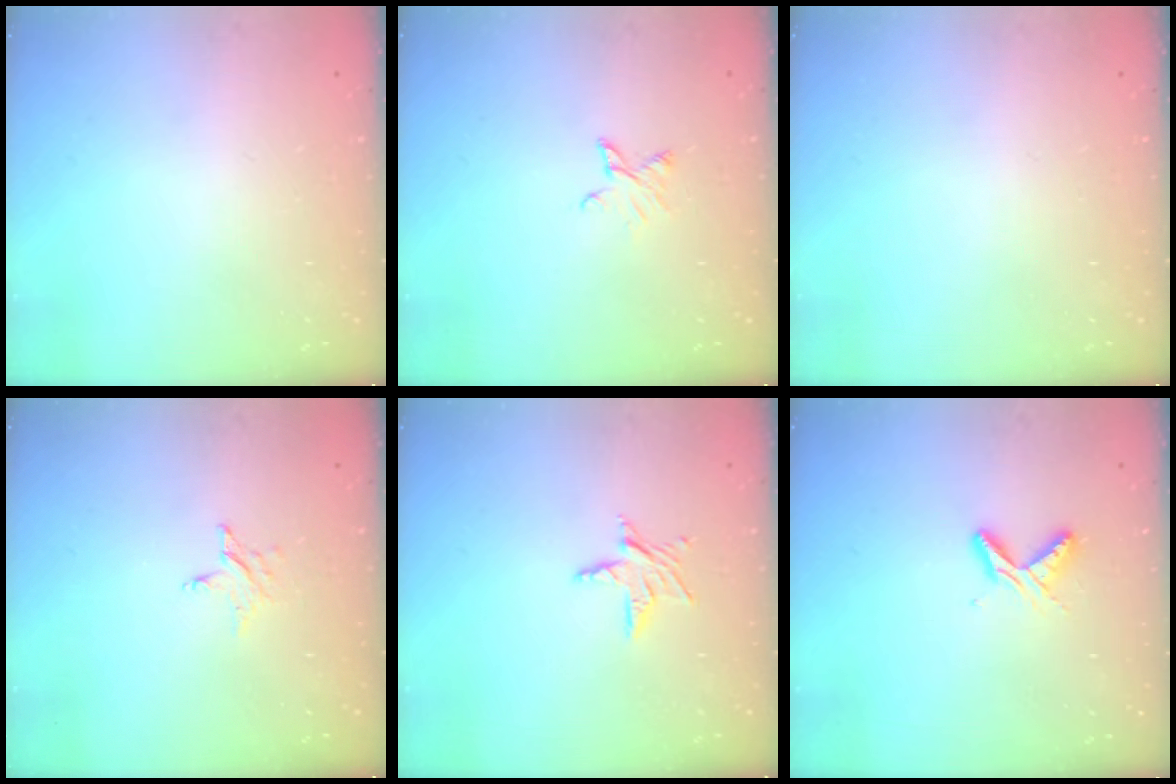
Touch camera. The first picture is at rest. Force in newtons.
{"total": 3.7, "press": 3.7, "slide": 0.4}
{"total": 0.0}
{"total": 3.0, "press": 3.0, "slide": 0.3}
{"total": 5.5, "press": 5.5, "slide": 0.5}
{"total": 6.0, "press": 6.0, "slide": 0.7}